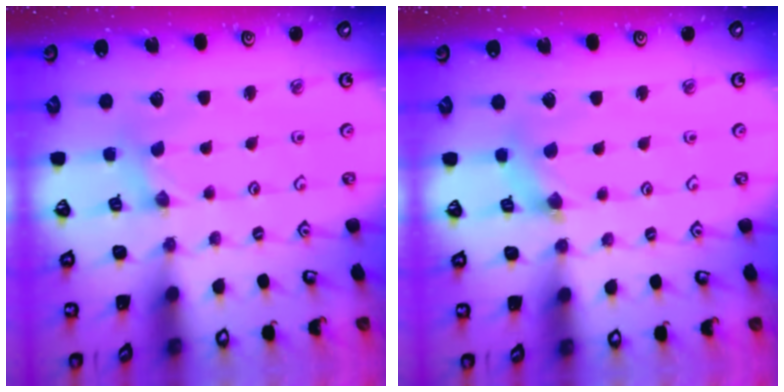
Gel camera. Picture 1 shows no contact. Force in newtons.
{"total": 2.7, "press": 2.7, "slide": 0.3}